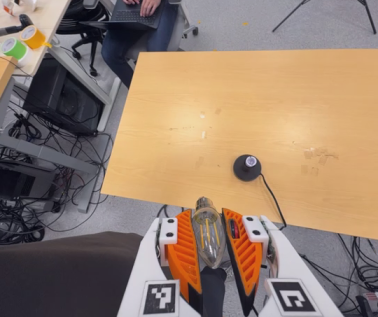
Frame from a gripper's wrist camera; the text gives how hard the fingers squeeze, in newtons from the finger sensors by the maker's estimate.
{"total": 13.7, "left": 14.4, "right": 13.0}